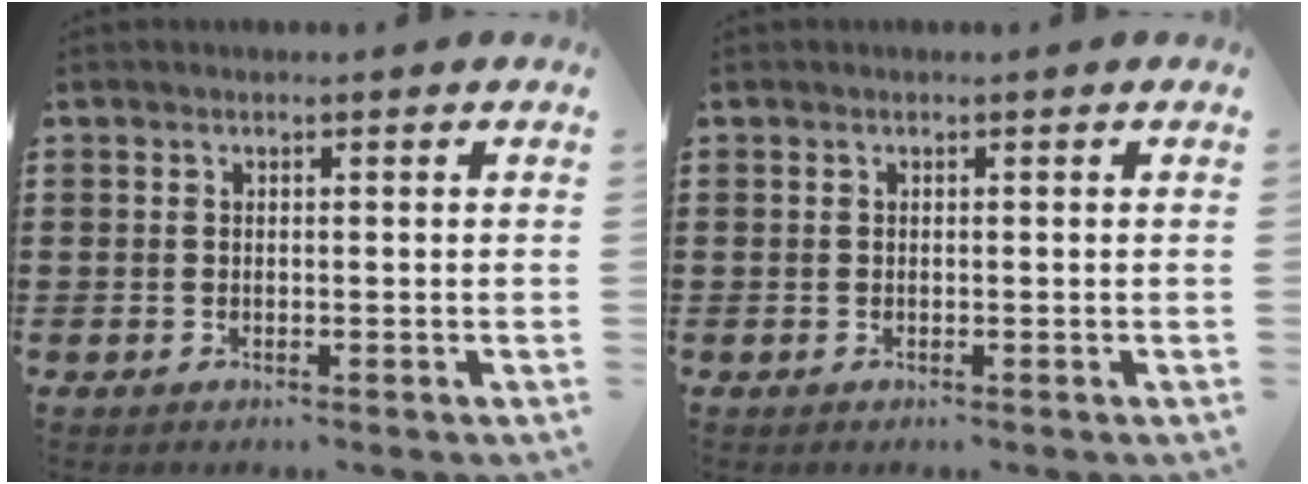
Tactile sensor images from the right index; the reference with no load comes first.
{"total": 0.0}